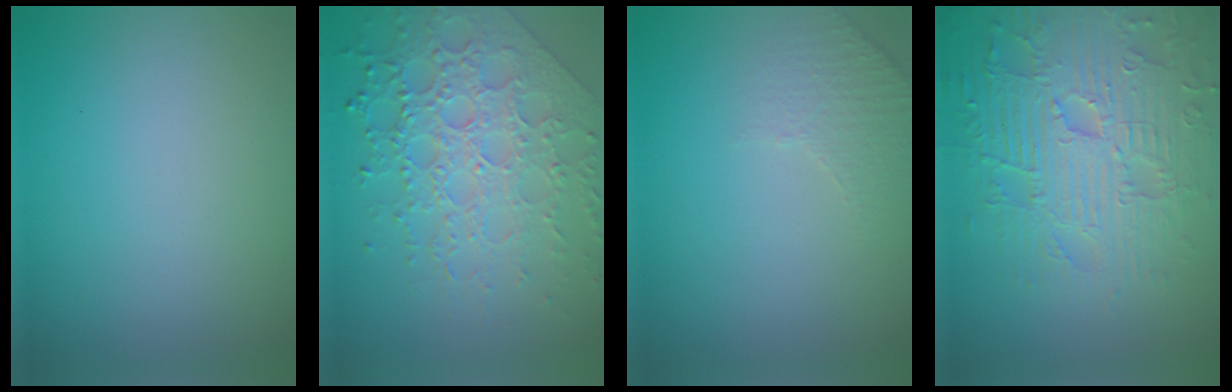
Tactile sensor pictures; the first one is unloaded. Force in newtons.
{"total": 7.4, "press": 5.4, "slide": 5.1}
{"total": 2.1, "press": 2.0, "slide": 0.5}
{"total": 7.9, "press": 6.1, "slide": 5.1}